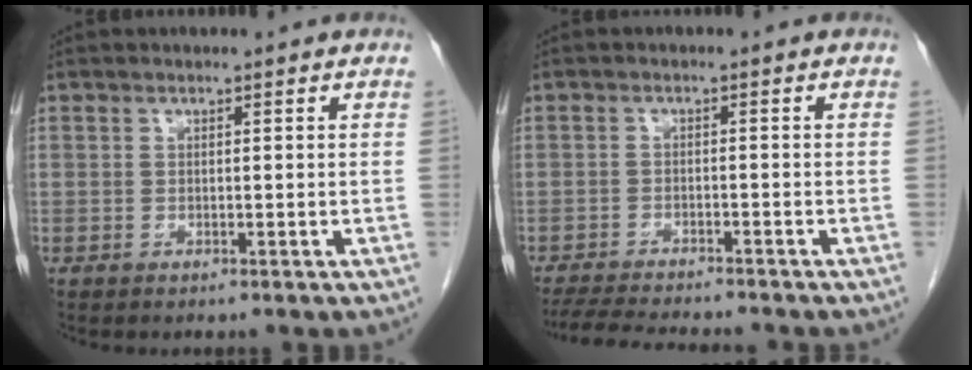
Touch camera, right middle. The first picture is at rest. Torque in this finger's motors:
{"motor_torque": [0.09, -0.07, 0.01, 0.03]}